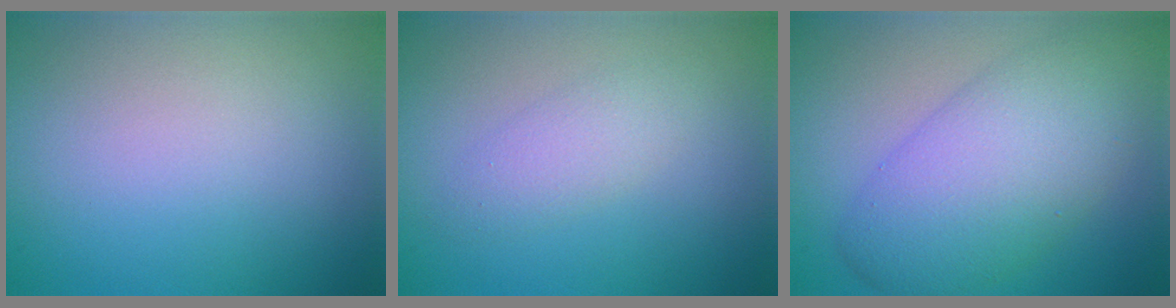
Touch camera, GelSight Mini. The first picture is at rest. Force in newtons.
{"total": 2.7, "press": 2.7, "slide": 0.2}
{"total": 7.8, "press": 7.8, "slide": 0.0}